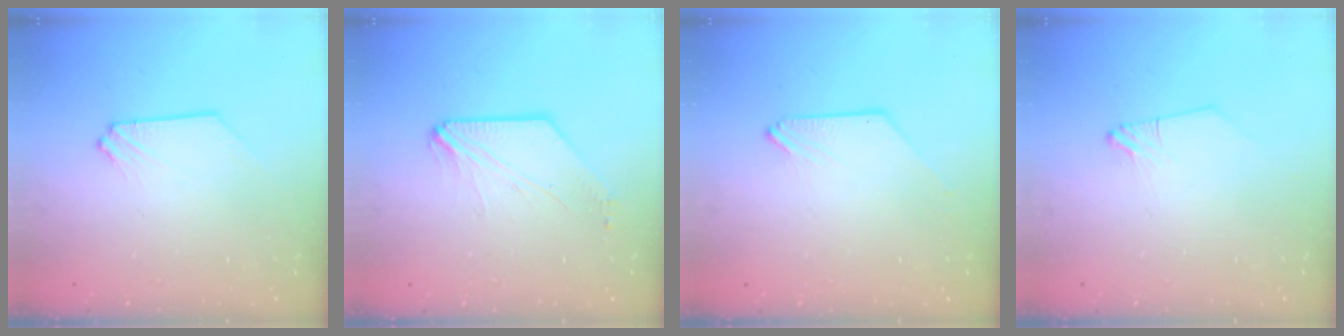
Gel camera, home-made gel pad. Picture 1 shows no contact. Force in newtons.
{"total": 1.5, "press": 1.5, "slide": 0.2}
{"total": 0.0}
{"total": 1.0, "press": 1.0, "slide": 0.1}